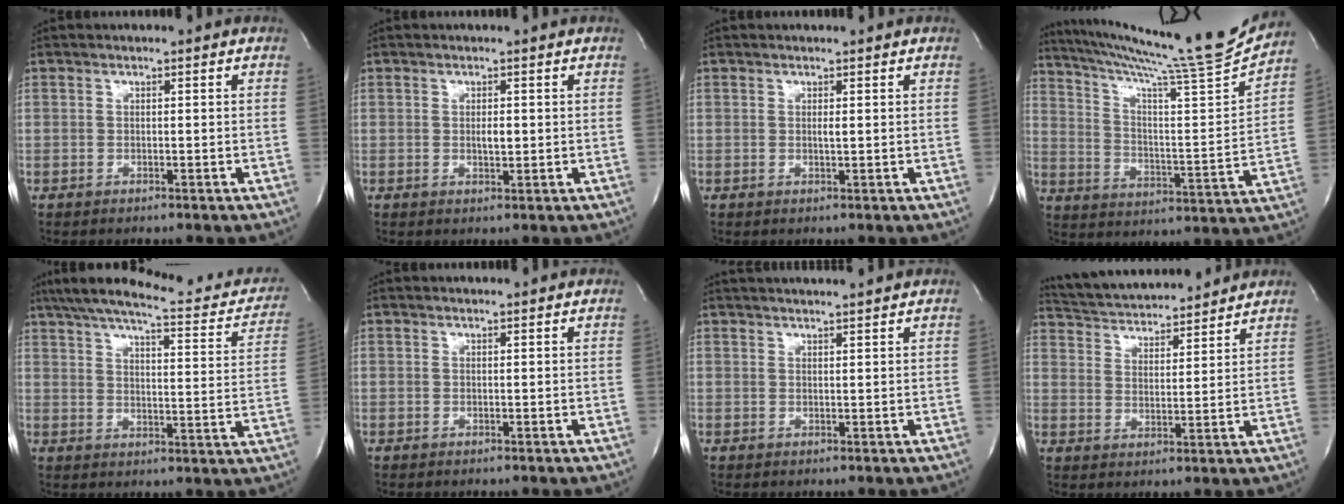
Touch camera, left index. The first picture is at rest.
{"total": 1.5, "force": [0.3, 0.5, 1.4], "torque": [-0.024, -0.002, 0.006]}
{"total": 0.8, "force": [0.4, 0.0, 0.7], "torque": [-0.018, -0.001, 0.007]}
{"total": 22.4, "force": [20.3, -2.0, 9.2], "torque": [-0.161, -0.061, 0.293]}
{"total": 22.4, "force": [18.9, 4.4, 11.2], "torque": [-0.165, 0.000, 0.236]}
{"total": 0.7, "force": [0.7, -0.1, 0.0], "torque": [-0.005, 0.001, 0.010]}
{"total": 7.9, "force": [7.4, -0.4, 2.8], "torque": [-0.042, 0.021, 0.094]}
{"total": 15.3, "force": [14.4, 2.4, 4.6], "torque": [-0.082, 0.025, 0.227]}